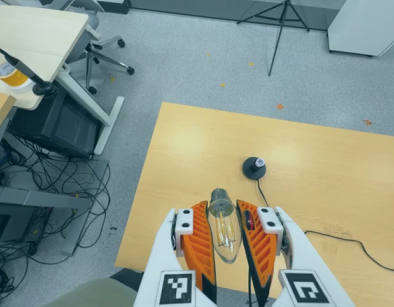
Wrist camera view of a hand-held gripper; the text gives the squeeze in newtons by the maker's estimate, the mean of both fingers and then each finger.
{"total": 20.7, "left": 22.2, "right": 19.2}